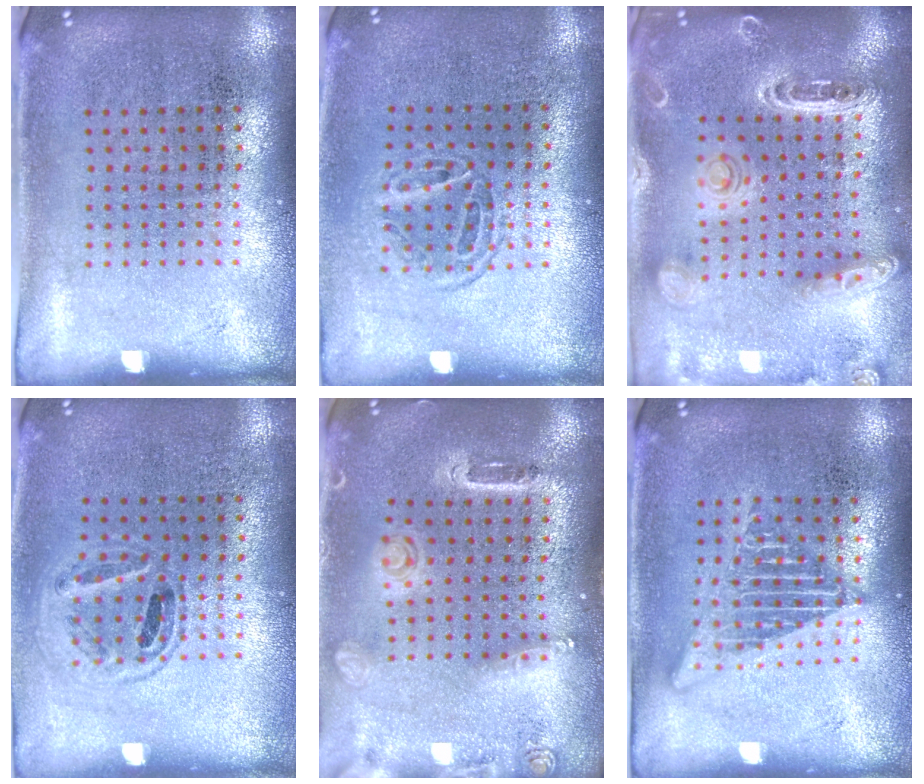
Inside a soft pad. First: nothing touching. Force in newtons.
{"total": 1.2, "press": 1.0, "slide": 0.6}
{"total": 1.9, "press": 1.9, "slide": 0.4}
{"total": 0.9, "press": 0.8, "slide": 0.3}
{"total": 1.6, "press": 1.5, "slide": 0.3}
{"total": 2.3, "press": 2.3, "slide": 0.1}